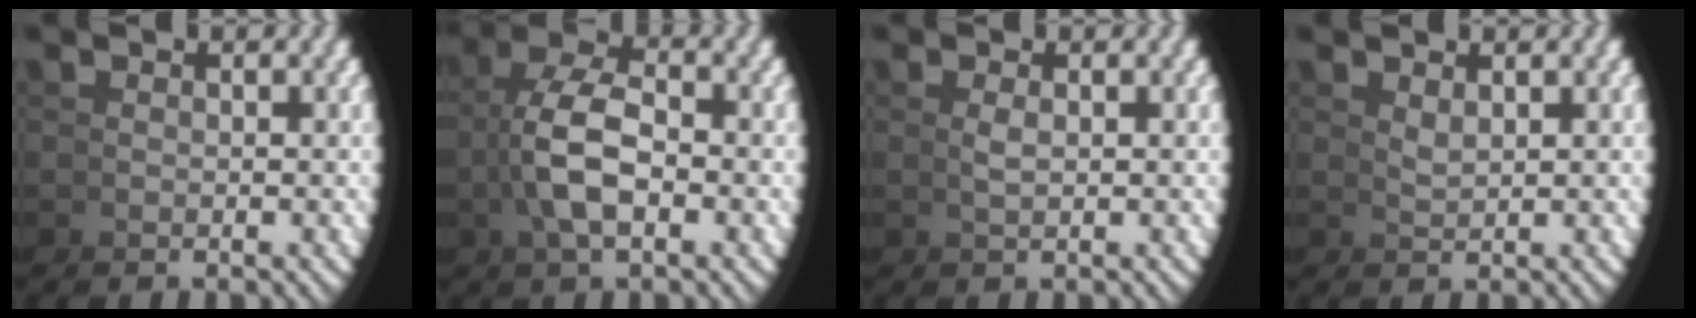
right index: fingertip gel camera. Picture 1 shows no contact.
{"total": 4.5, "force": [0.9, 1.9, 4.1], "torque": [-0.082, 0.000, 0.019]}
{"total": 1.1, "force": [0.6, -0.8, 0.3], "torque": [-0.008, 0.001, 0.018]}
{"total": 2.2, "force": [1.6, -1.5, 0.0], "torque": [0.010, 0.004, 0.040]}